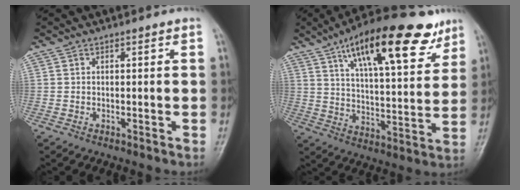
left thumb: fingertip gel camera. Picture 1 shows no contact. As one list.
[{"total": 22.3, "force": [12.9, 7.6, 16.6], "torque": [-0.231, -0.034, 0.204]}]